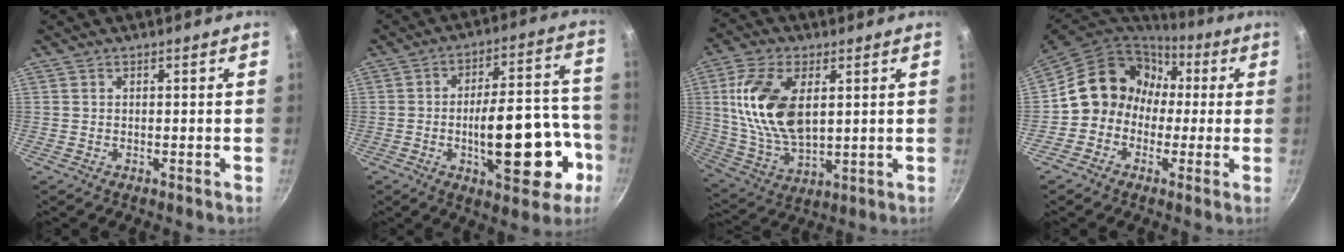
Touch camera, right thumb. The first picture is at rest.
{"total": 19.0, "force": [-6.1, 8.0, 16.2], "torque": [-0.189, 0.047, -0.078]}
{"total": 16.3, "force": [3.6, 8.9, 13.2], "torque": [-0.245, -0.011, 0.077]}
{"total": 13.3, "force": [0.5, 12.0, 5.8], "torque": [-0.053, 0.043, -0.012]}